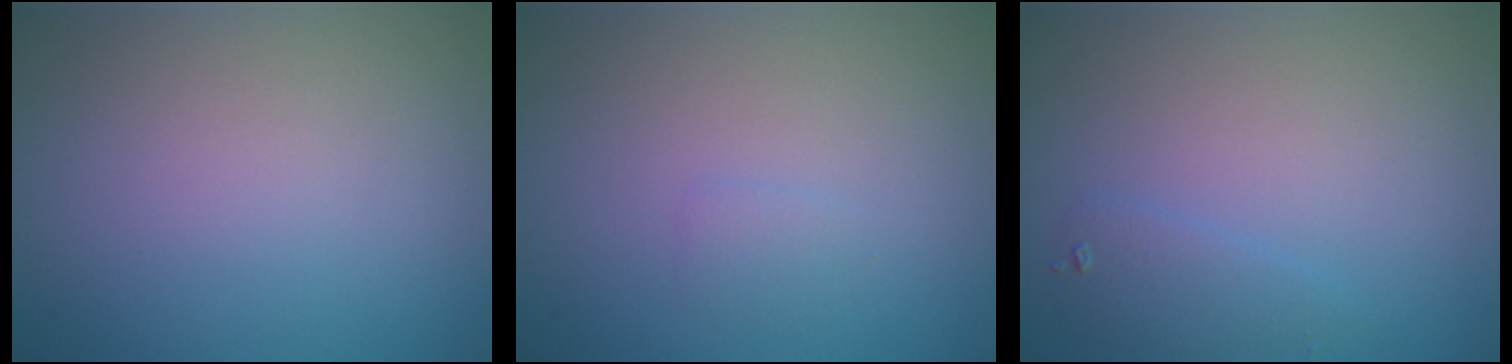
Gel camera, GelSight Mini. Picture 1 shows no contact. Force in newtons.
{"total": 0.7, "press": 0.7, "slide": 0.1}
{"total": 1.4, "press": 1.4, "slide": 0.0}